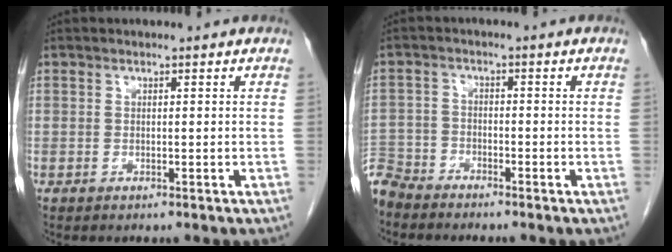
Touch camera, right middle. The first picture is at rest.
{"total": 5.8, "force": [-5.5, 1.9, 0.3], "torque": [-0.002, -0.009, -0.111]}